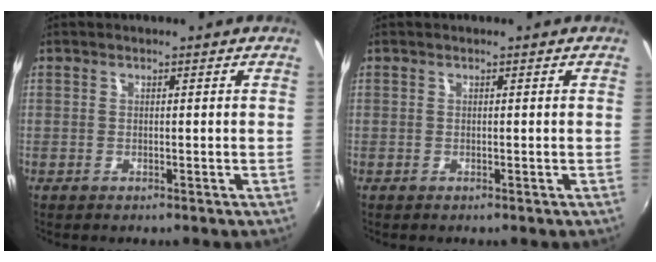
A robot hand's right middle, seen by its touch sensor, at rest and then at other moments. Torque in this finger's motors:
{"motor_torque": [-0.04, -0.21, 0.04, 0.00]}